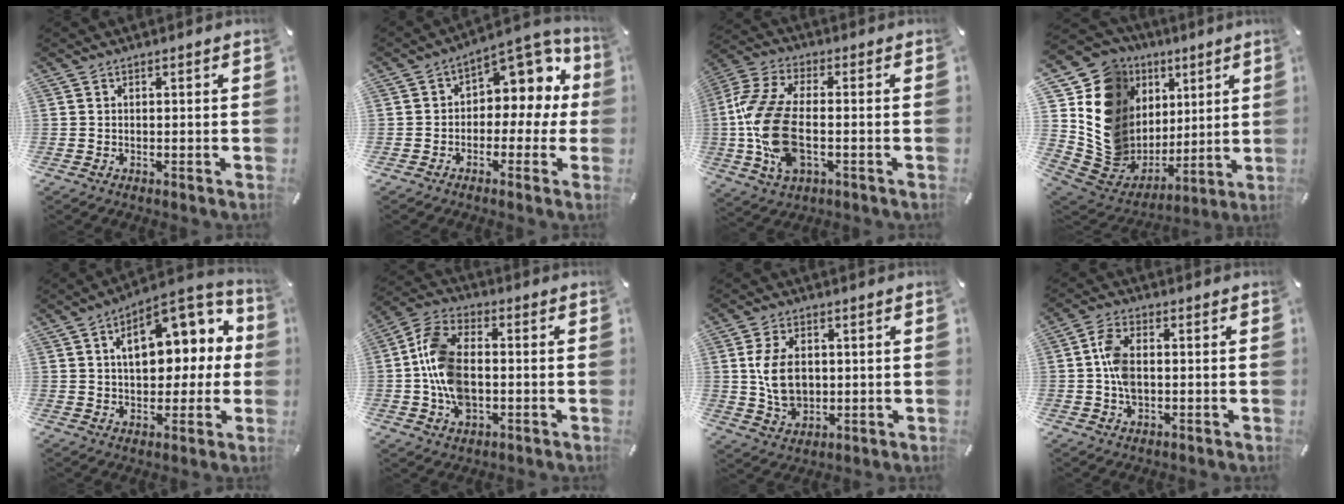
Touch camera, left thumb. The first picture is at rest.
{"total": 9.6, "force": [3.5, 6.6, 6.1], "torque": [-0.078, -0.031, 0.062]}
{"total": 15.7, "force": [-2.1, 8.5, 13.1], "torque": [-0.288, -0.008, -0.037]}
{"total": 15.6, "force": [4.1, 14.0, 5.3], "torque": [-0.083, -0.065, 0.112]}
{"total": 16.5, "force": [4.9, 9.7, 12.4], "torque": [-0.163, -0.019, 0.083]}
{"total": 12.2, "force": [-1.8, 8.2, 8.9], "torque": [-0.202, 0.011, -0.031]}
{"total": 9.6, "force": [1.0, 7.1, 6.3], "torque": [-0.140, 0.000, 0.016]}
{"total": 6.5, "force": [-0.1, 4.0, 5.1], "torque": [-0.115, 0.004, -0.004]}